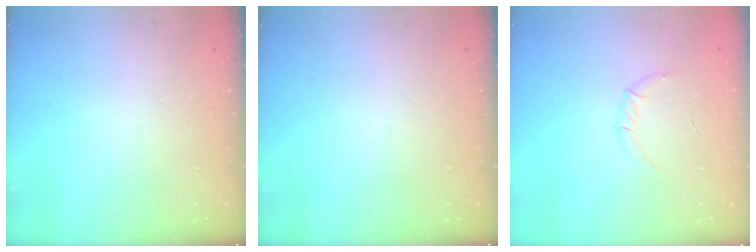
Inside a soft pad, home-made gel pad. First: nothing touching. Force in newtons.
{"total": 0.0}
{"total": 4.8, "press": 4.7, "slide": 1.3}